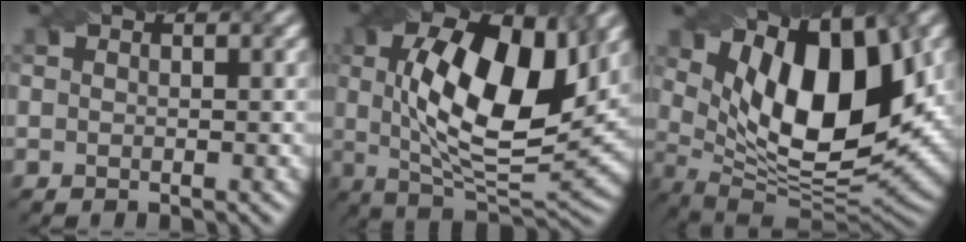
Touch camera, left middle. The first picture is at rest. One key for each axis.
{"total": 13.2, "fx": 3.0, "fy": 5.5, "fz": 11.6, "tx": -0.190, "ty": 0.001, "tz": 0.046}
{"total": 13.7, "fx": 4.1, "fy": 6.1, "fz": 11.6, "tx": -0.184, "ty": -0.009, "tz": 0.071}